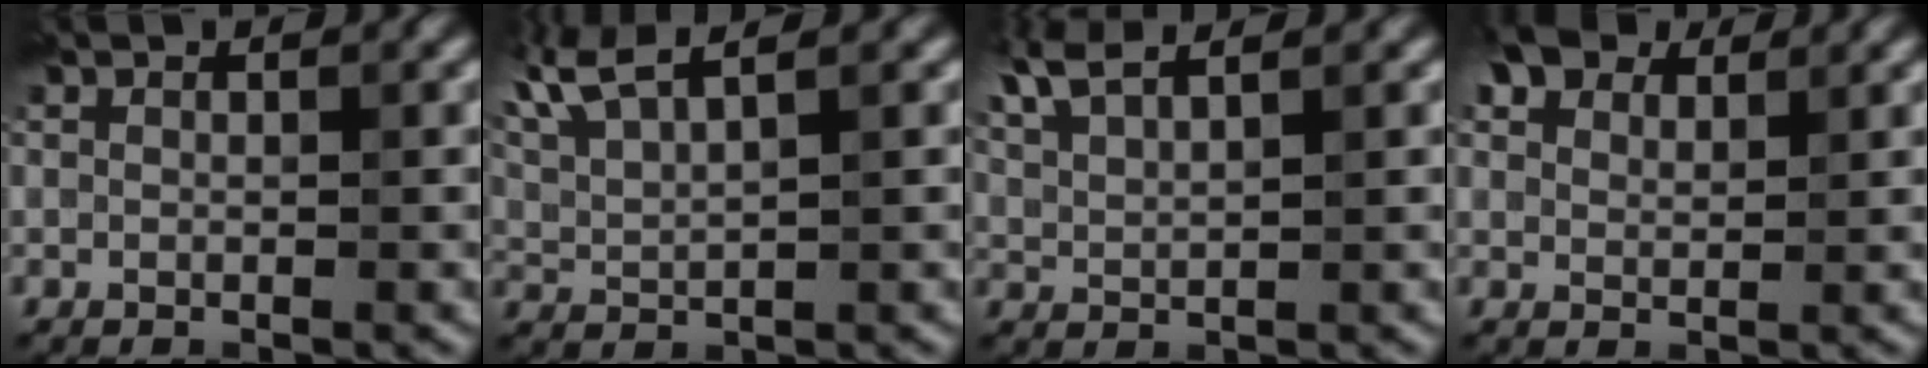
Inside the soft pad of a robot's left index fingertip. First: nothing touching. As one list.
[{"total": 4.5, "force": [3.4, 0.9, 2.9], "torque": [-0.075, 0.022, 0.073]}, {"total": 2.8, "force": [2.3, 0.5, 1.5], "torque": [-0.049, 0.019, 0.055]}, {"total": 3.3, "force": [2.8, 1.4, 0.8], "torque": [-0.031, 0.012, 0.053]}]